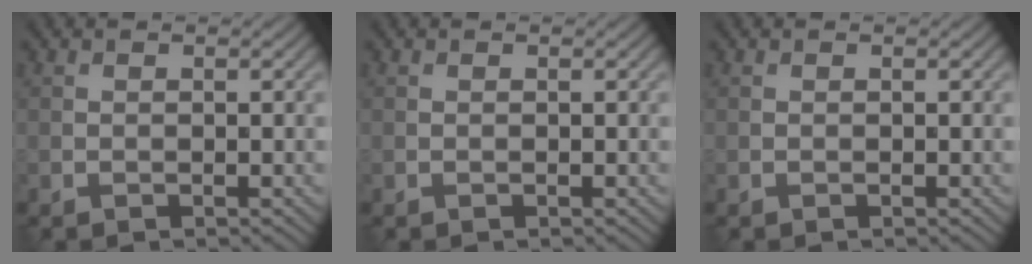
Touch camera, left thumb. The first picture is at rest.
{"total": 0.0}
{"total": 0.0}